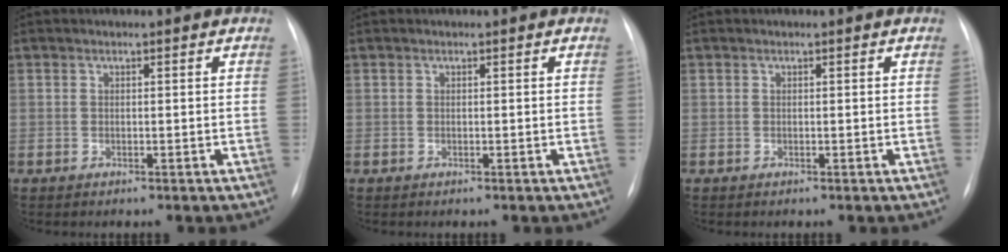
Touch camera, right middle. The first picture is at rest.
{"total": 0.0}
{"total": 0.0}